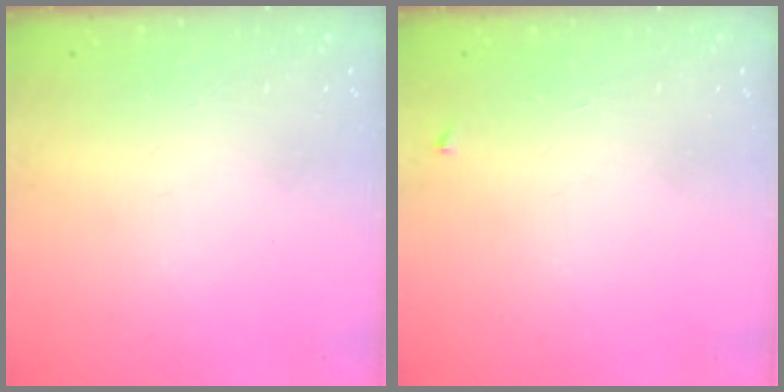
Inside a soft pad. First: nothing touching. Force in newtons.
{"total": 2.3, "press": 2.3, "slide": 0.3}